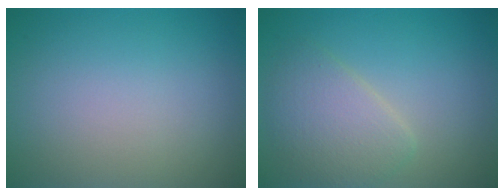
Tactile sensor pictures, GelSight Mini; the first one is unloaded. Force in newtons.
{"total": 3.6, "press": 3.6, "slide": 0.3}